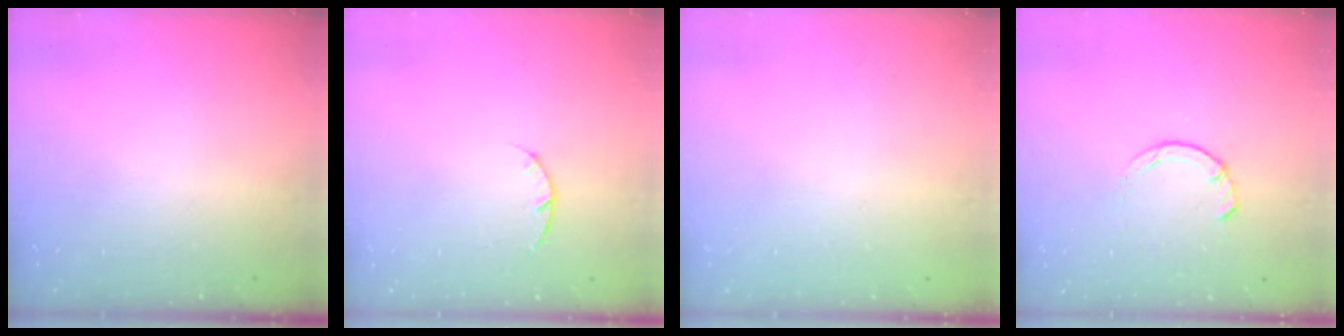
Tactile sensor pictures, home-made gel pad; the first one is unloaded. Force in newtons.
{"total": 3.2, "press": 3.2, "slide": 0.5}
{"total": 2.4, "press": 2.4, "slide": 0.2}
{"total": 4.0, "press": 3.9, "slide": 0.7}